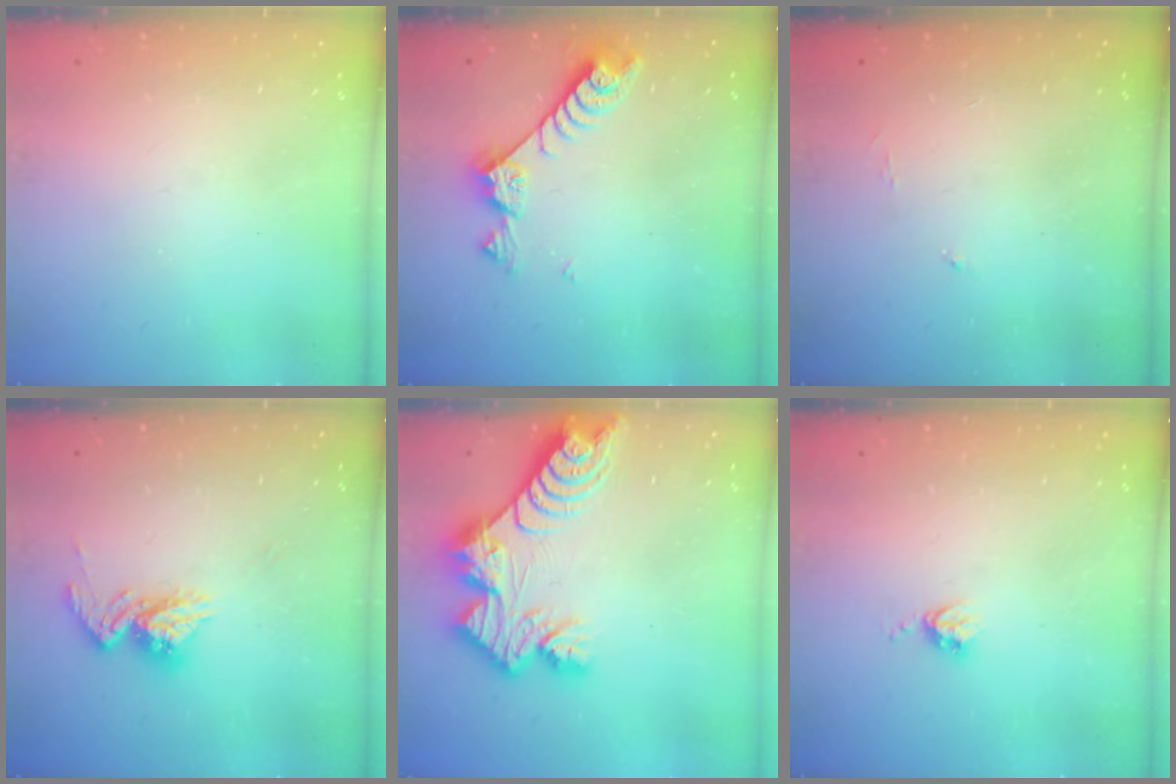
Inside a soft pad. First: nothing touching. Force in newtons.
{"total": 8.5, "press": 8.4, "slide": 1.4}
{"total": 3.1, "press": 3.1, "slide": 0.5}
{"total": 11.5, "press": 11.4, "slide": 0.8}
{"total": 14.5, "press": 14.4, "slide": 1.2}
{"total": 3.5, "press": 3.4, "slide": 0.5}